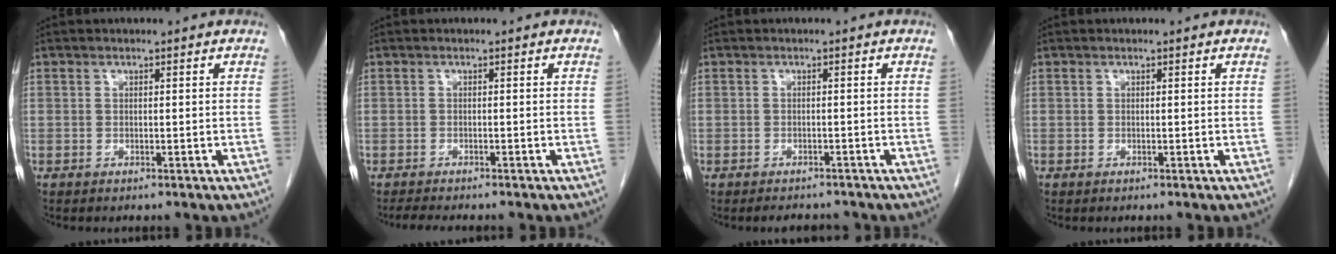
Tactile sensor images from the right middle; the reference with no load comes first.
{"total": 3.4, "force": [-3.0, 0.3, 1.6], "torque": [-0.029, -0.011, -0.045]}
{"total": 3.6, "force": [-3.2, 1.2, 0.9], "torque": [-0.014, -0.005, -0.040]}
{"total": 0.0}